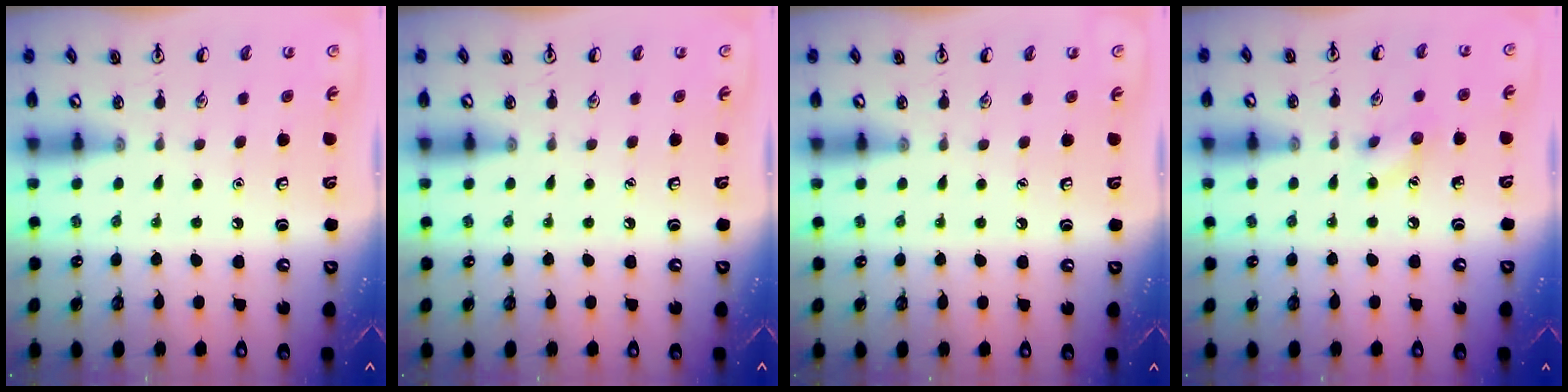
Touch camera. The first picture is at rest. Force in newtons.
{"total": 0.0}
{"total": 0.0}
{"total": 7.4, "press": 7.2, "slide": 1.9}